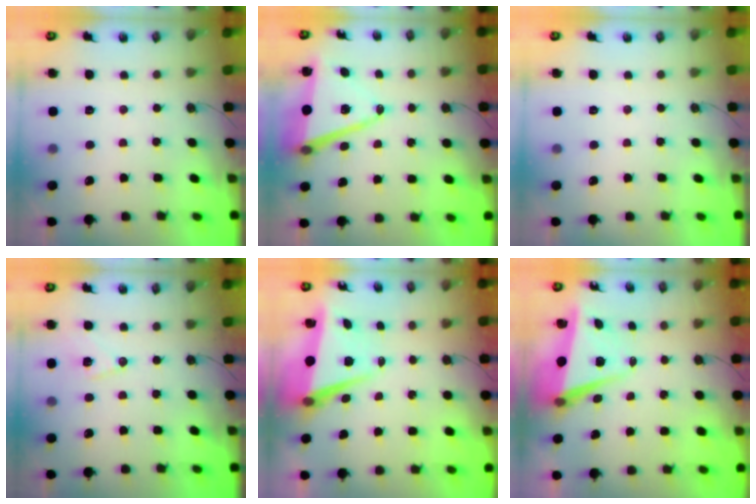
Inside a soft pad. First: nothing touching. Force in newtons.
{"total": 12.3, "press": 11.9, "slide": 3.0}
{"total": 0.0}
{"total": 9.1, "press": 9.1, "slide": 0.8}
{"total": 6.7, "press": 6.5, "slide": 1.9}
{"total": 6.3, "press": 6.2, "slide": 0.9}